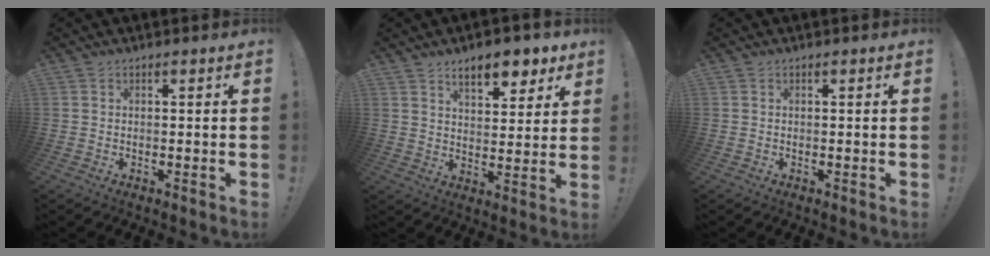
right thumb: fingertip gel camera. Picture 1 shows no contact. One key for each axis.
{"total": 9.5, "fx": 6.5, "fy": 3.7, "fz": 5.9, "tx": -0.080, "ty": -0.034, "tz": 0.114}
{"total": 0.0}